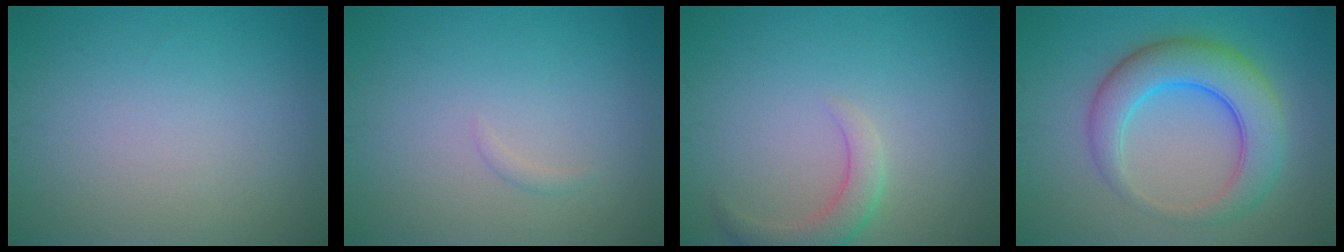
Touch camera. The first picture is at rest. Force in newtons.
{"total": 0.5, "press": 0.5, "slide": 0.0}
{"total": 2.7, "press": 2.7, "slide": 0.2}
{"total": 6.7, "press": 6.7, "slide": 0.2}